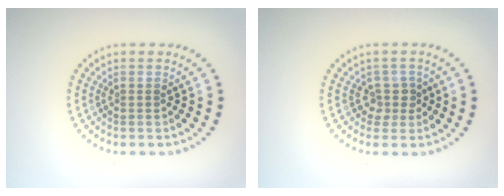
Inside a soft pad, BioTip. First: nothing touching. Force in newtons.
{"total": 1.9, "press": 1.4, "slide": 1.2}